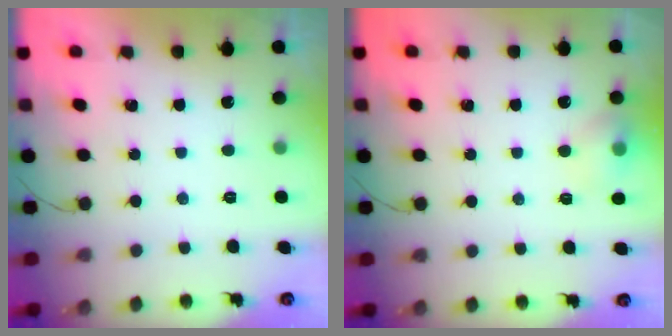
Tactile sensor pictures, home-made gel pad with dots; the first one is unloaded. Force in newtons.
{"total": 7.9, "press": 7.7, "slide": 1.5}